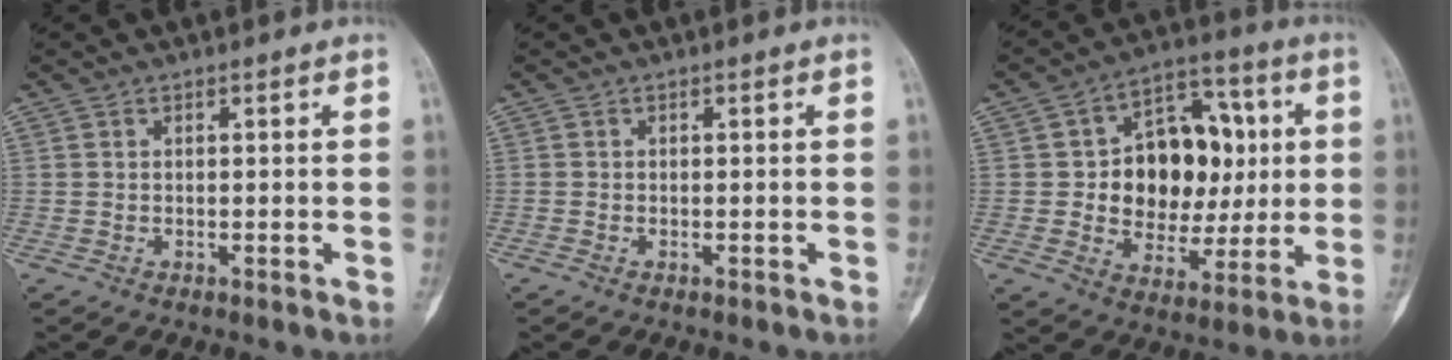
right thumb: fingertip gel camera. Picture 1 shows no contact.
{"total": 0.0}
{"total": 17.6, "force": [1.6, 13.0, 11.7], "torque": [-0.114, 0.019, 0.028]}